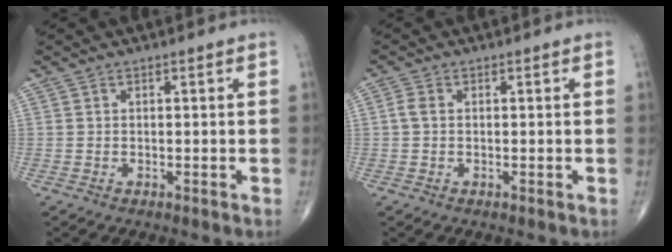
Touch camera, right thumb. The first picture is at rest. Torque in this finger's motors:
{"motor_torque": [-0.14, 0.07, 0.03, -0.01, 0.04]}